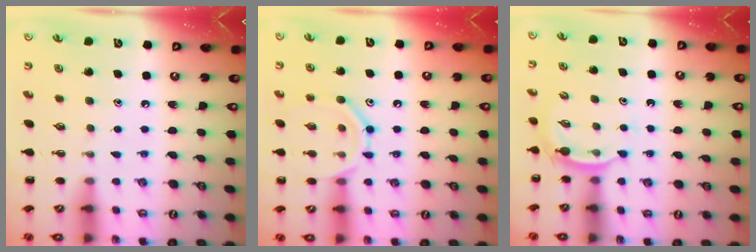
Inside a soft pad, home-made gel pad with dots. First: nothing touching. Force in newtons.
{"total": 11.7, "press": 11.7, "slide": 1.1}
{"total": 3.2, "press": 3.1, "slide": 0.8}